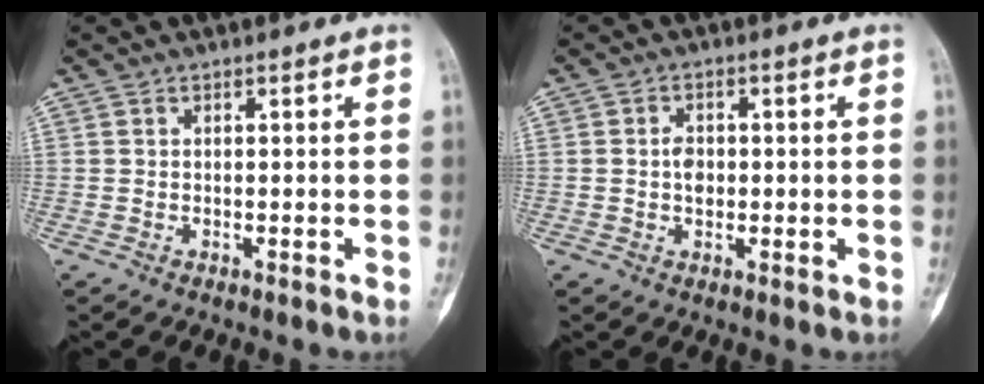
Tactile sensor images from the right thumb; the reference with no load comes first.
{"total": 3.1, "force": [-0.1, 2.3, 2.1], "torque": [-0.021, 0.005, -0.006]}